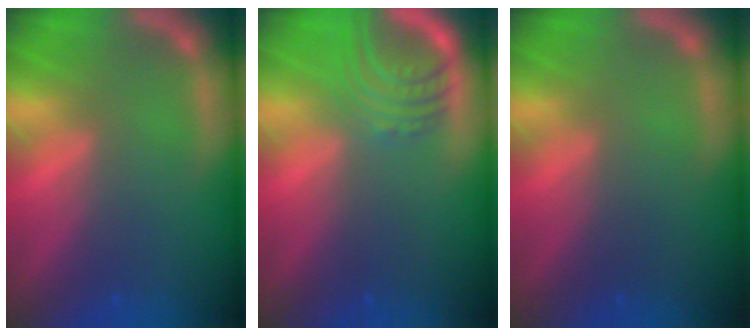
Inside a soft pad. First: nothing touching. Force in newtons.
{"total": 5.0}
{"total": 0.0}